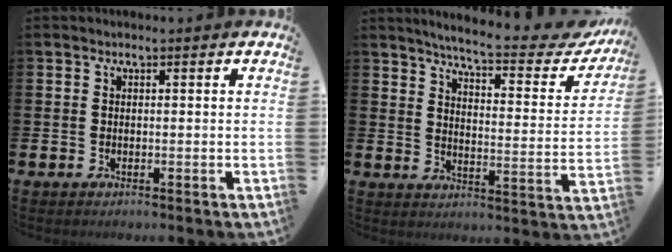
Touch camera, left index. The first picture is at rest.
{"total": 6.5, "force": [5.9, 0.5, 2.7], "torque": [-0.067, -0.046, 0.093]}